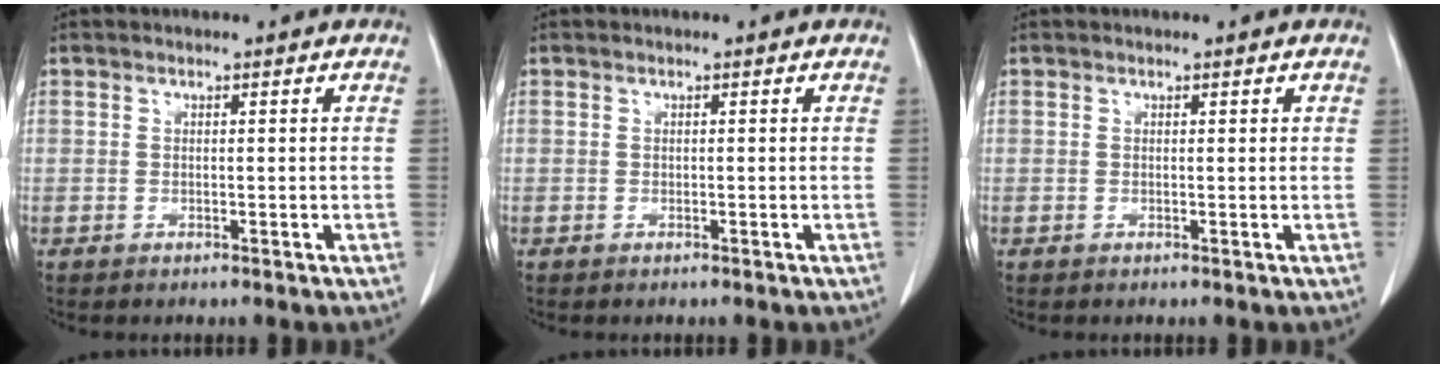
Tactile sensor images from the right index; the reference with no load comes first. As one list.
[{"total": 0.0}, {"total": 0.0}]